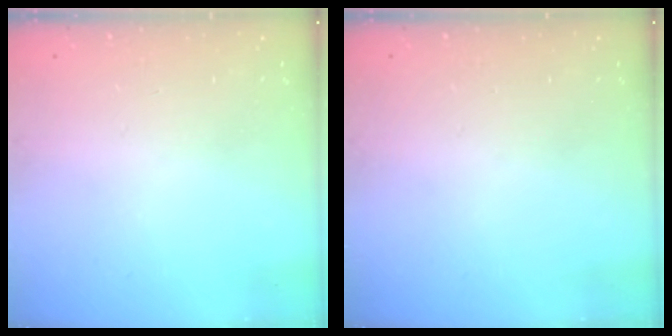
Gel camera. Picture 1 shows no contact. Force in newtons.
{"total": 0.0}